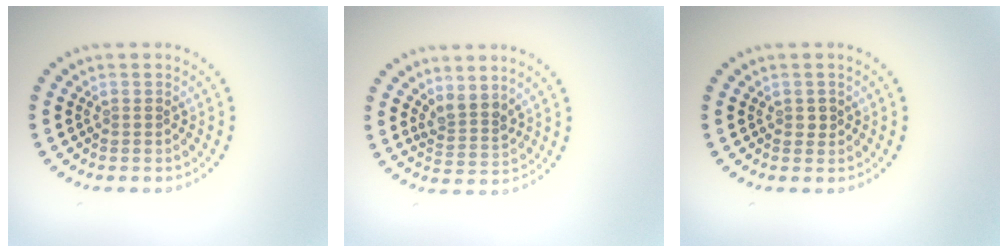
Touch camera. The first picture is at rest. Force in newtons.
{"total": 2.4, "press": 1.9, "slide": 1.5}
{"total": 0.7, "press": 0.7, "slide": 0.1}